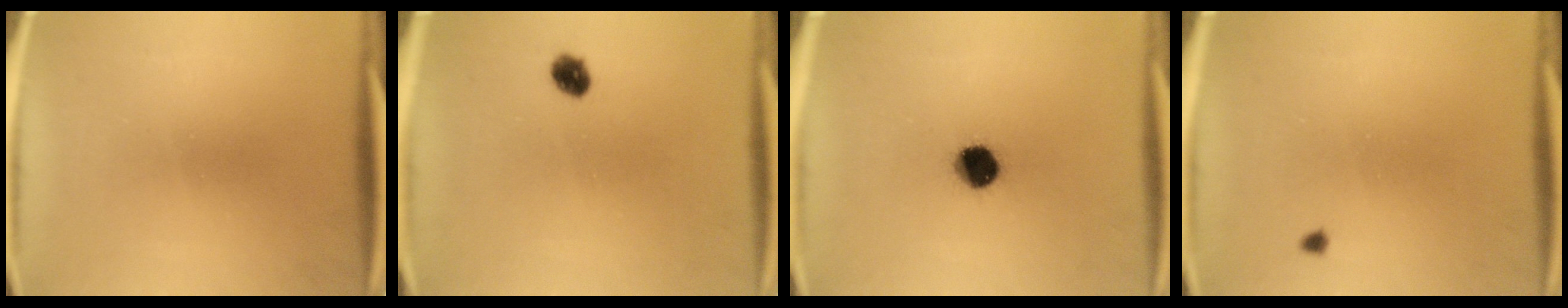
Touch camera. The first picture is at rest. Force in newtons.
{"total": 3.2}
{"total": 7.8}
{"total": 0.6}